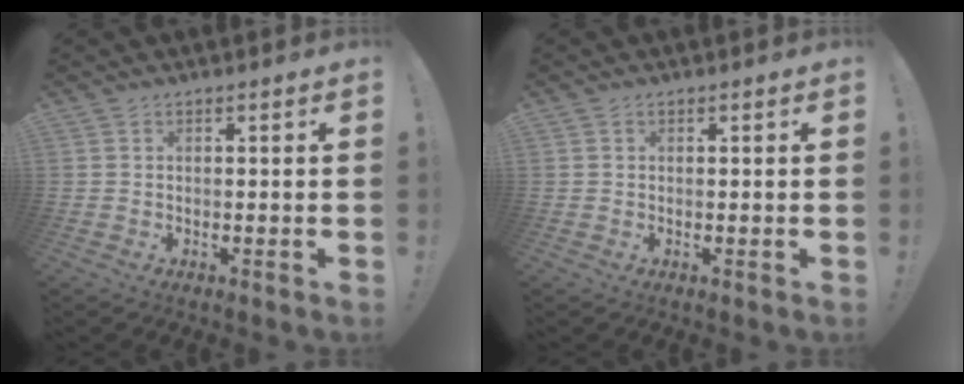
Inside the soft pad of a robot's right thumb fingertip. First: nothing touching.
{"total": 0.0}